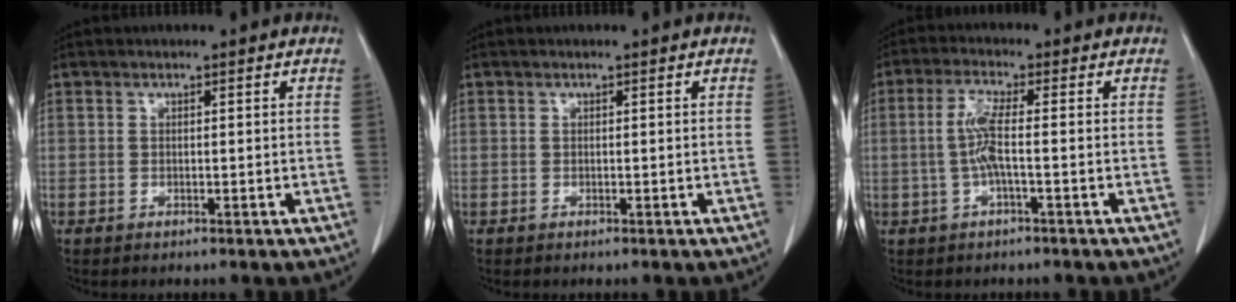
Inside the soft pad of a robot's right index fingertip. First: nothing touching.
{"total": 0.0}
{"total": 4.6, "force": [-0.5, 0.2, 4.6], "torque": [-0.103, 0.006, -0.011]}